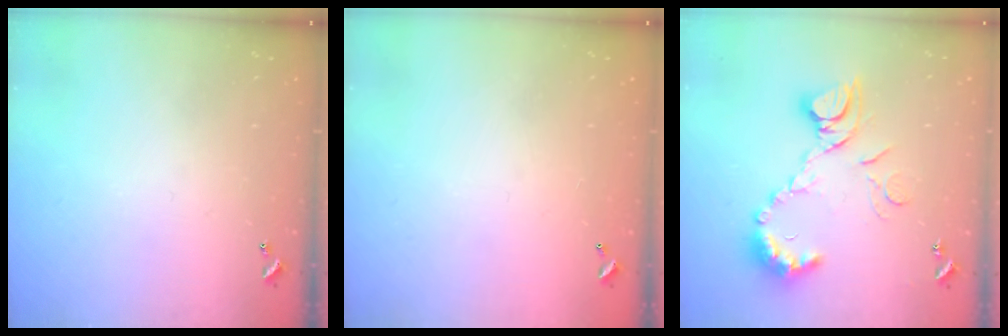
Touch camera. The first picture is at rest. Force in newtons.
{"total": 2.9, "press": 2.9, "slide": 0.1}
{"total": 12.6, "press": 12.6, "slide": 1.3}